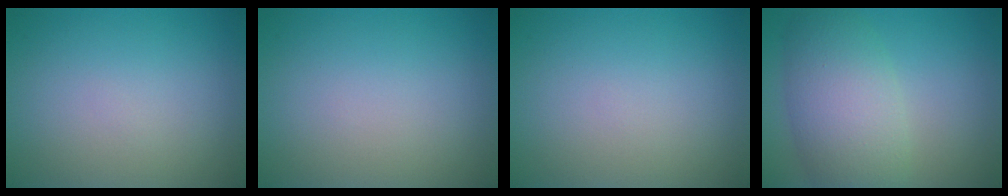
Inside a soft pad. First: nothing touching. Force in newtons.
{"total": 0.0}
{"total": 0.0}
{"total": 6.8, "press": 6.8, "slide": 0.2}